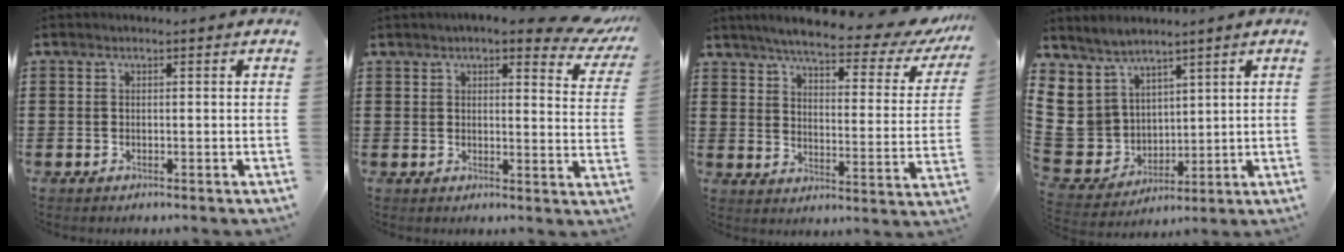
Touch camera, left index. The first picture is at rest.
{"total": 5.7, "force": [4.7, 0.8, 3.2], "torque": [-0.060, -0.015, 0.081]}
{"total": 7.3, "force": [6.2, 0.8, 3.8], "torque": [-0.084, -0.040, 0.101]}
{"total": 8.9, "force": [4.5, 7.5, 1.8], "torque": [-0.104, -0.029, 0.093]}